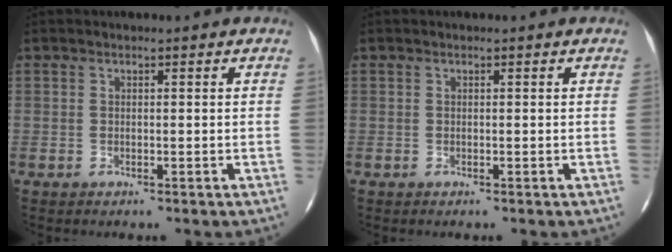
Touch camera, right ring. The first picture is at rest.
{"total": 0.0}